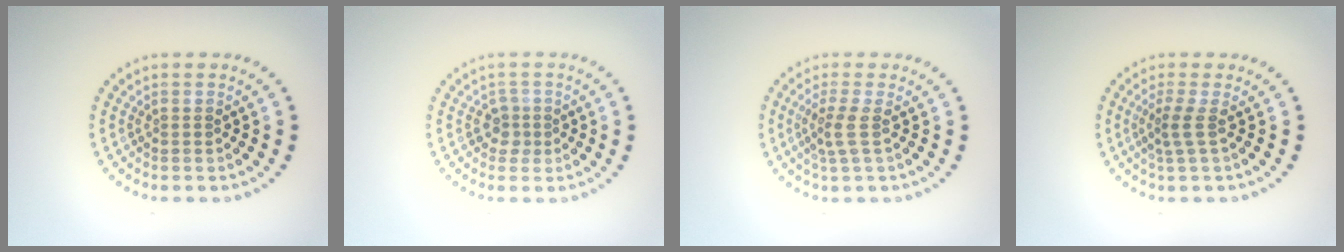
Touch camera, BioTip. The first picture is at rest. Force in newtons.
{"total": 1.7, "press": 1.3, "slide": 1.0}
{"total": 2.0, "press": 1.5, "slide": 1.3}
{"total": 1.8, "press": 1.2, "slide": 1.3}